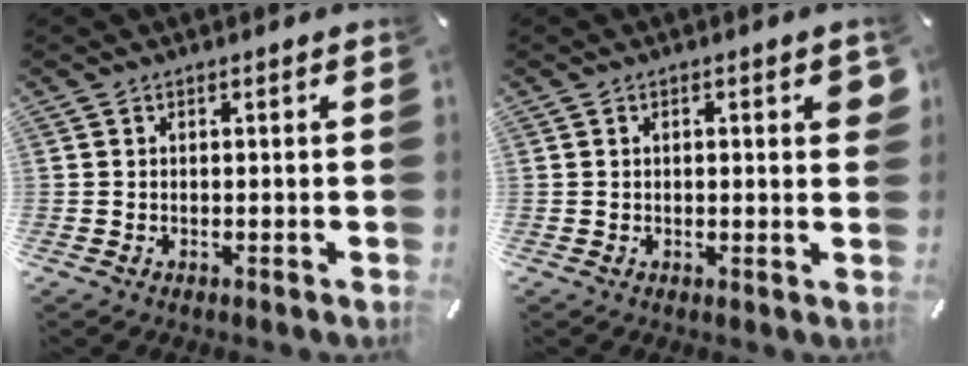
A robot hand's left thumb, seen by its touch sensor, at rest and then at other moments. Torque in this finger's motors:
{"motor_torque": [0.20, -0.20, 0.06, 0.06, 0.00]}